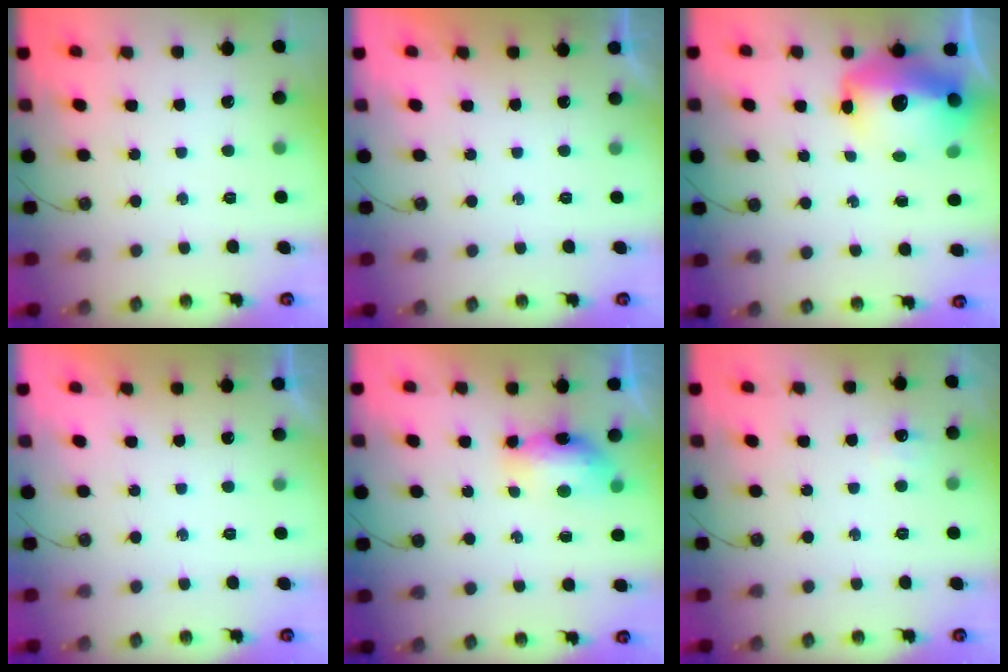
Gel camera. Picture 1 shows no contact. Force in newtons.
{"total": 0.0}
{"total": 19.6, "press": 19.4, "slide": 2.2}
{"total": 0.0}
{"total": 16.4, "press": 10.0, "slide": 13.0}
{"total": 5.4, "press": 5.2, "slide": 1.3}